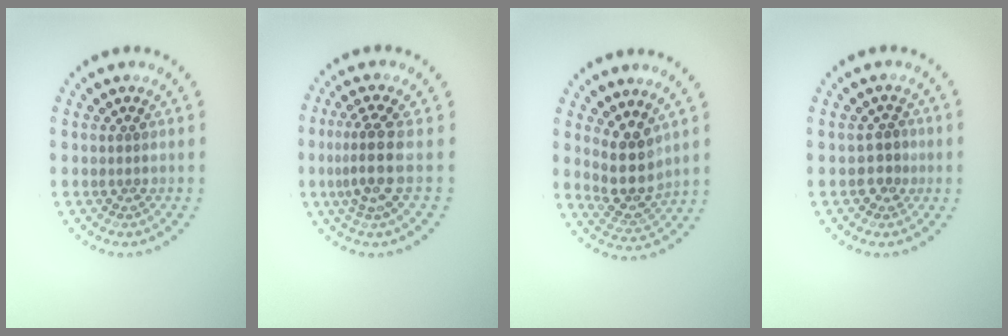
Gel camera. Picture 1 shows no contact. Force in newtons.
{"total": 3.2, "press": 2.4, "slide": 2.1}
{"total": 3.8, "press": 3.2, "slide": 2.1}
{"total": 1.7, "press": 1.6, "slide": 0.7}